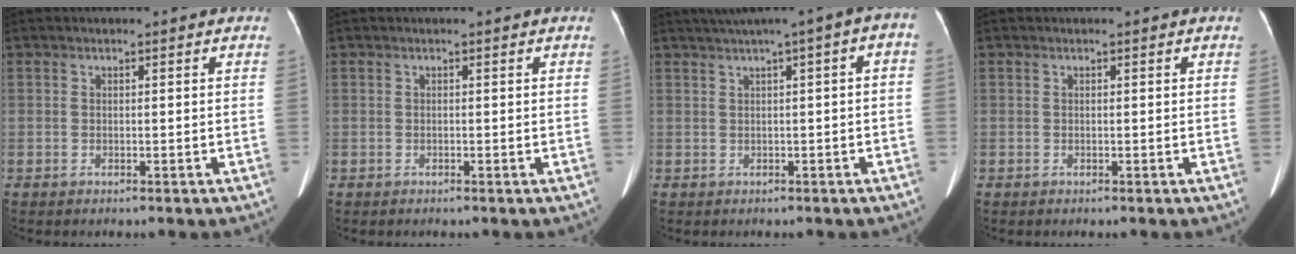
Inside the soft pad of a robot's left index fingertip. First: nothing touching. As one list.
[{"total": 0.0}, {"total": 6.1, "force": [1.8, 1.4, 5.7], "torque": [-0.087, 0.038, 0.022]}, {"total": 0.0}]